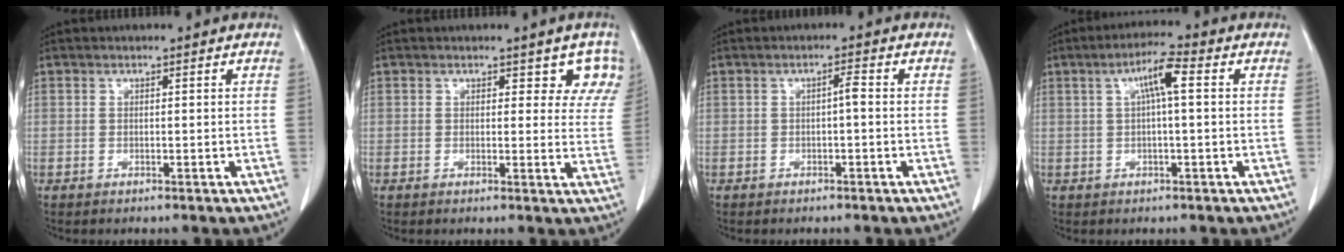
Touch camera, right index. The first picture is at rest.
{"total": 5.2, "force": [3.9, 2.8, 2.0], "torque": [0.006, -0.010, 0.024]}
{"total": 1.4, "force": [-0.1, 0.2, 1.4], "torque": [-0.021, 0.005, -0.002]}
{"total": 5.1, "force": [1.2, 0.5, 5.0], "torque": [-0.091, 0.014, 0.019]}